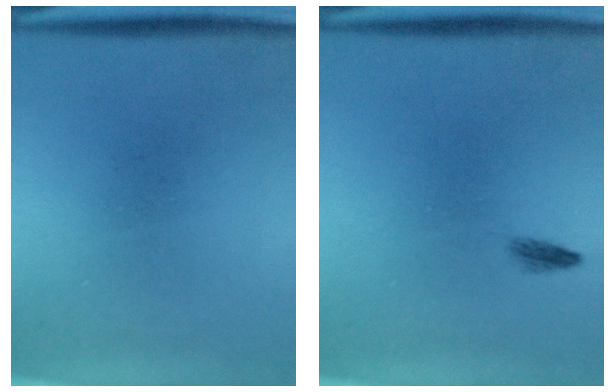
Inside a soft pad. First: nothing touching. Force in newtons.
{"total": 0.7}